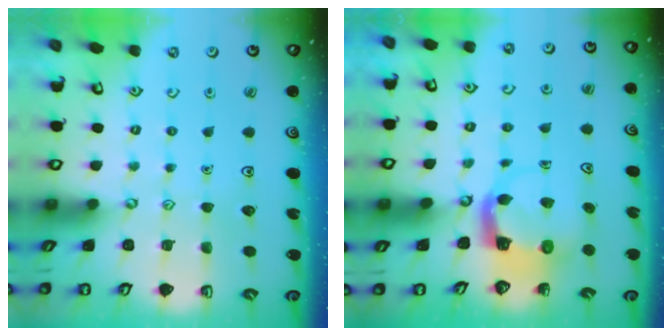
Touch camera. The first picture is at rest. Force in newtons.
{"total": 4.7, "press": 4.7, "slide": 0.5}